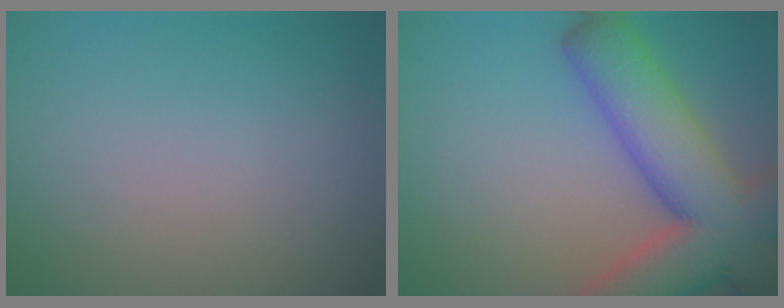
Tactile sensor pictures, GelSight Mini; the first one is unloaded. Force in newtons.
{"total": 11.6, "press": 11.6, "slide": 0.8}